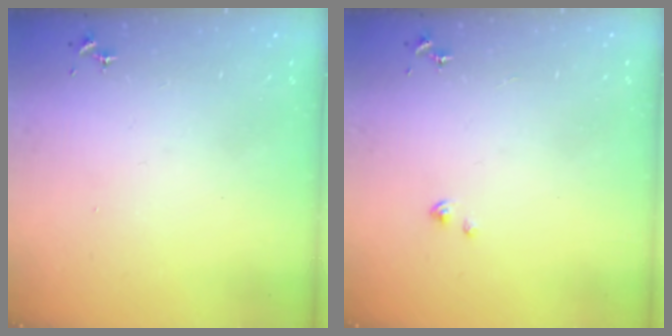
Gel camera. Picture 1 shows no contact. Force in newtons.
{"total": 1.6, "press": 1.6, "slide": 0.2}